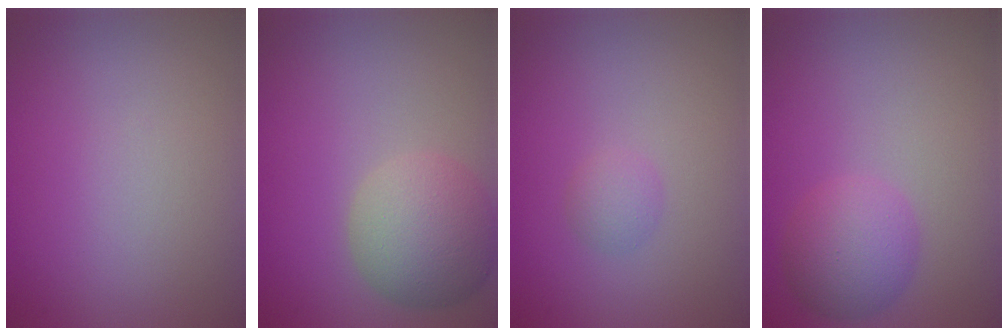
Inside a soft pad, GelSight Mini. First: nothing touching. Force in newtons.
{"total": 5.4, "press": 5.4, "slide": 0.3}
{"total": 1.2, "press": 1.2, "slide": 0.0}
{"total": 3.7, "press": 3.7, "slide": 0.2}